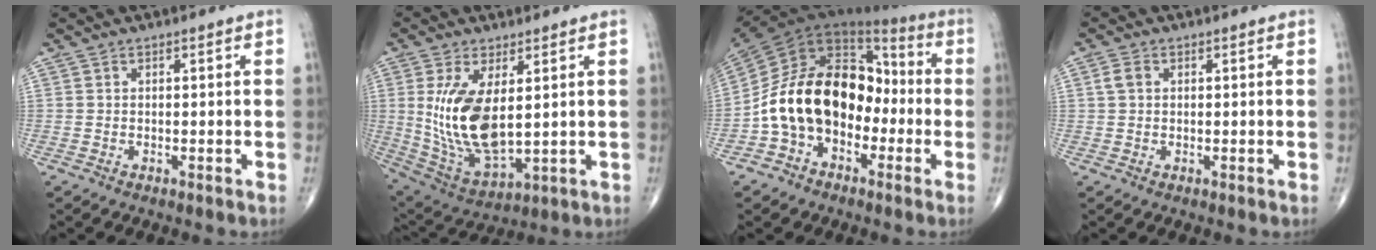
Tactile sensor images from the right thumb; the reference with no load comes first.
{"total": 14.9, "force": [2.2, 6.9, 13.0], "torque": [-0.255, -0.023, 0.065]}
{"total": 19.3, "force": [-3.8, 13.4, 13.3], "torque": [-0.221, 0.067, -0.073]}
{"total": 2.0, "force": [0.5, 1.5, 1.3], "torque": [-0.029, 0.008, 0.009]}